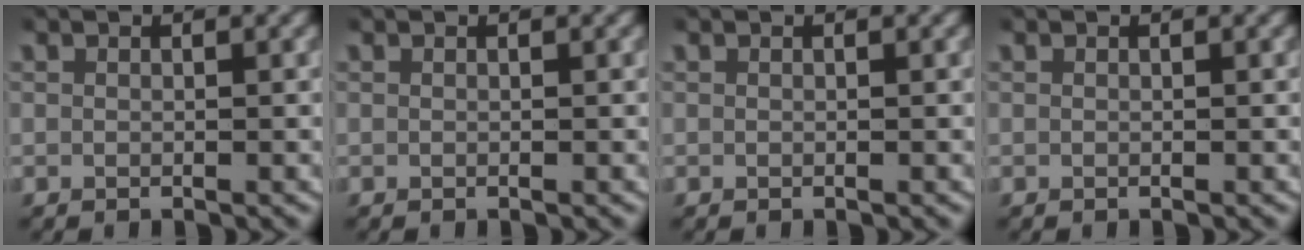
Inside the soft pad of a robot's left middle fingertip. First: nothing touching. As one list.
[{"total": 0.0}, {"total": 0.0}, {"total": 0.0}]